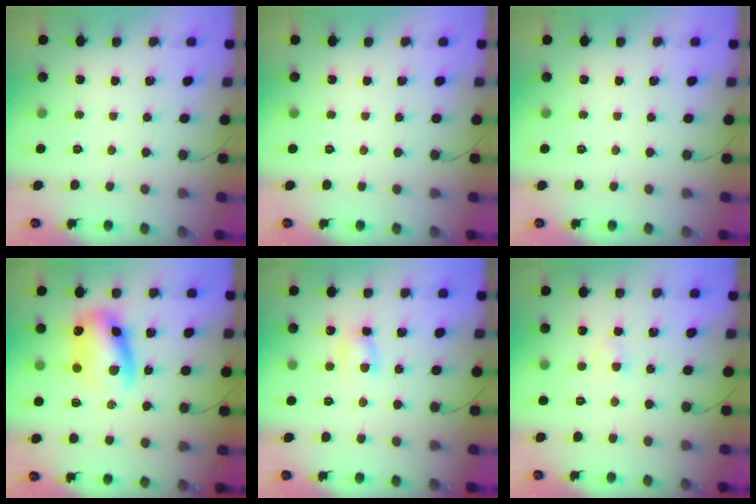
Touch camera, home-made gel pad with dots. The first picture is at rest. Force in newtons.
{"total": 0.0}
{"total": 0.0}
{"total": 11.7, "press": 11.3, "slide": 3.0}
{"total": 5.3, "press": 5.2, "slide": 0.5}
{"total": 2.1, "press": 1.9, "slide": 0.9}